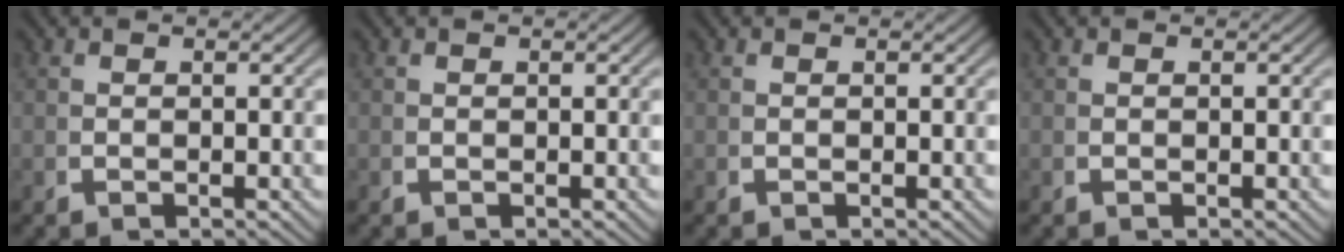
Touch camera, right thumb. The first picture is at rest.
{"total": 0.0}
{"total": 0.0}
{"total": 0.0}